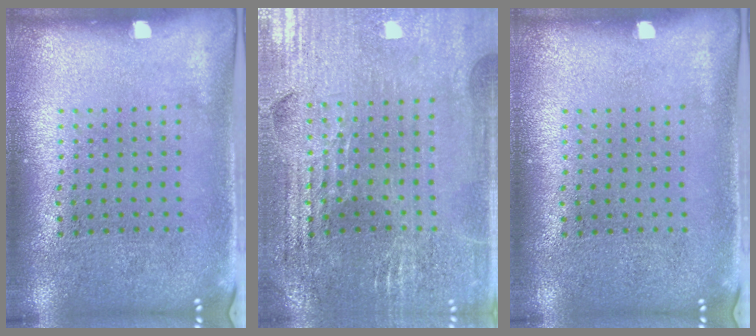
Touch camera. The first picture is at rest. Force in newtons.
{"total": 2.9, "press": 2.9, "slide": 0.5}
{"total": 0.0}